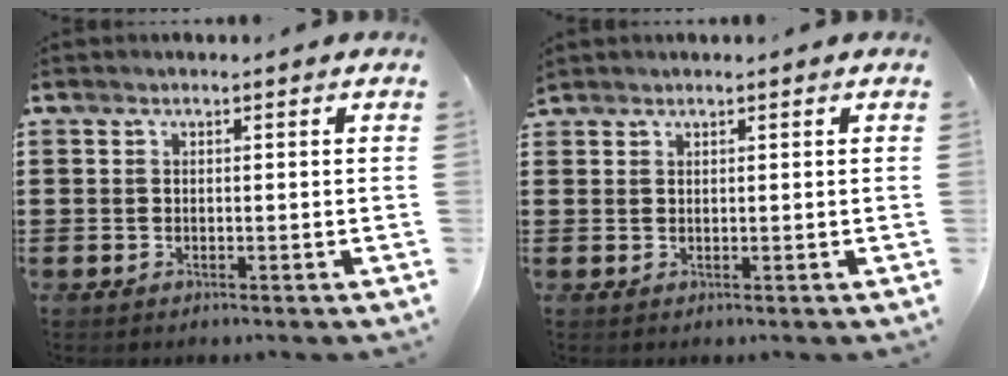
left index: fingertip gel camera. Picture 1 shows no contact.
{"total": 1.0, "force": [1.0, 0.1, 0.0], "torque": [-0.002, 0.000, 0.020]}